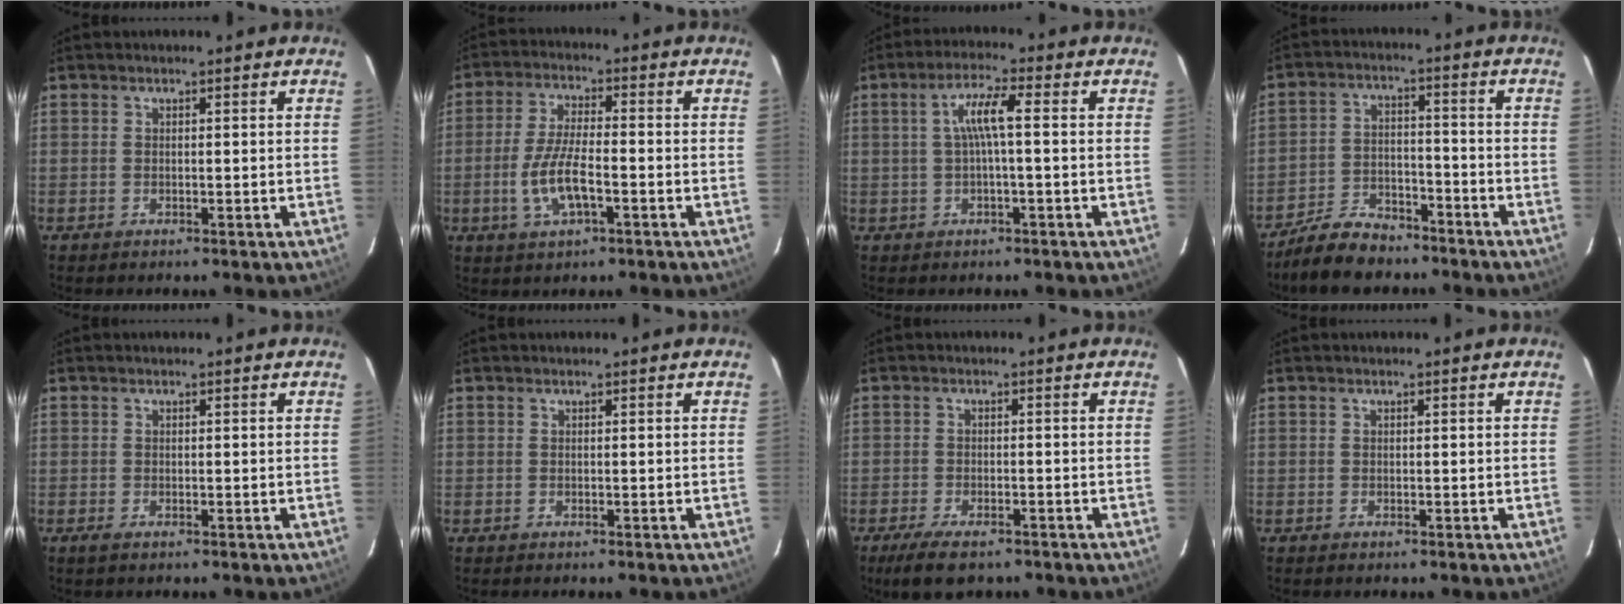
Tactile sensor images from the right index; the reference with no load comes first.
{"total": 8.7, "force": [-2.9, 2.7, 7.7], "torque": [-0.159, -0.003, -0.055]}
{"total": 5.1, "force": [0.1, 0.3, 5.1], "torque": [-0.099, 0.007, 0.004]}
{"total": 9.8, "force": [-8.1, 4.3, 3.5], "torque": [-0.095, 0.011, -0.134]}
{"total": 1.1, "force": [-0.7, 0.4, 0.7], "torque": [-0.014, -0.005, -0.013]}
{"total": 0.0}
{"total": 7.1, "force": [-5.2, 2.5, 4.0], "torque": [-0.099, -0.019, -0.089]}
{"total": 0.0}